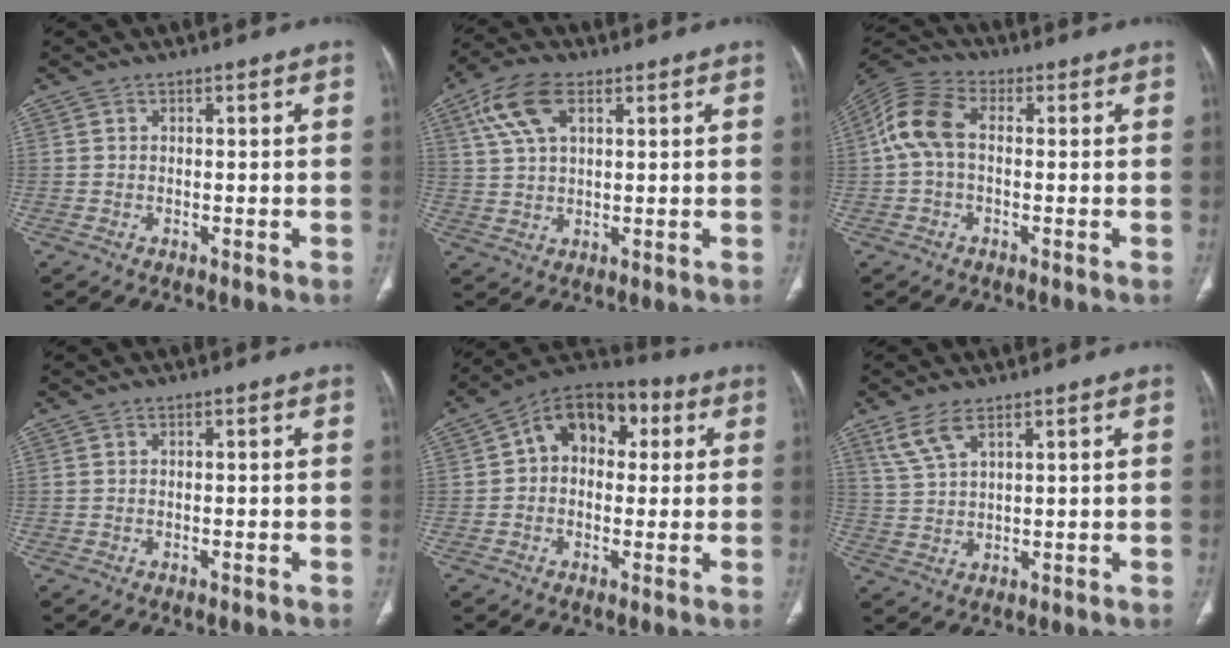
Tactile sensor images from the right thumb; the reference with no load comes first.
{"total": 9.1, "force": [4.0, 4.6, 6.8], "torque": [-0.141, 0.005, 0.078]}
{"total": 8.9, "force": [0.3, 5.4, 7.0], "torque": [-0.152, 0.024, -0.005]}
{"total": 0.0}
{"total": 12.2, "force": [2.6, 8.5, 8.4], "torque": [-0.083, 0.030, 0.024]}
{"total": 5.3, "force": [3.4, 1.7, 3.7], "torque": [-0.084, -0.007, 0.081]}